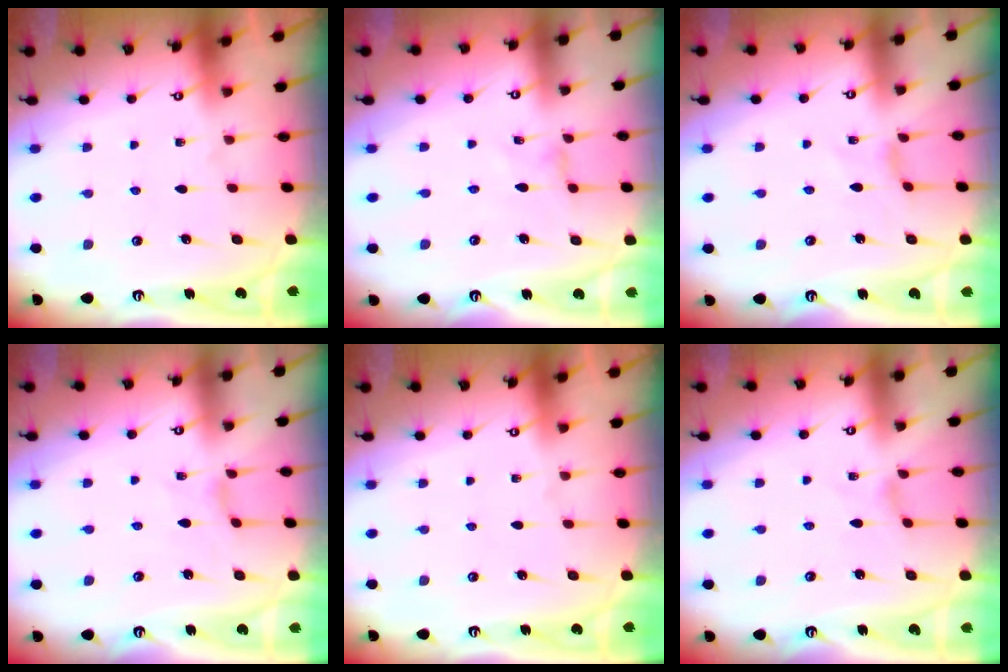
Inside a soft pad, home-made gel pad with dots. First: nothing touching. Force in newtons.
{"total": 0.0}
{"total": 1.2, "press": 1.1, "slide": 0.4}
{"total": 2.0, "press": 2.0, "slide": 0.2}
{"total": 0.0}
{"total": 0.0}